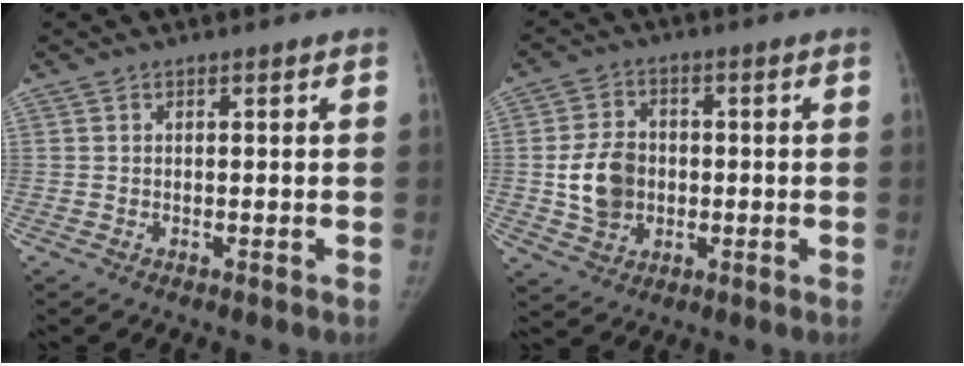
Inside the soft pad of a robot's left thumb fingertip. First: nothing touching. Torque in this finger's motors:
{"motor_torque": [-0.05, 0.16, -0.15, -0.14, 0.03]}